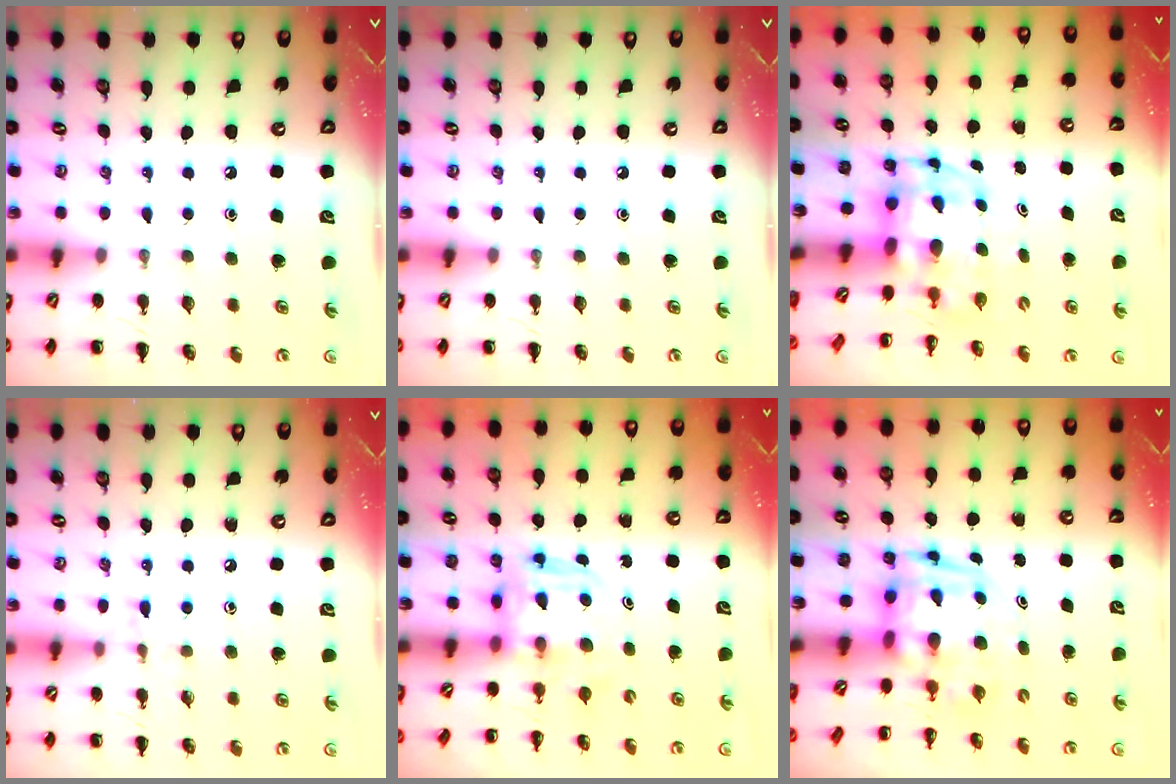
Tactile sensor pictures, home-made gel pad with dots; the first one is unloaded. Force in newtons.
{"total": 0.0}
{"total": 3.8, "press": 3.7, "slide": 0.9}
{"total": 6.2, "press": 5.9, "slide": 1.9}
{"total": 3.6, "press": 3.6, "slide": 0.3}
{"total": 3.2, "press": 3.1, "slide": 0.7}